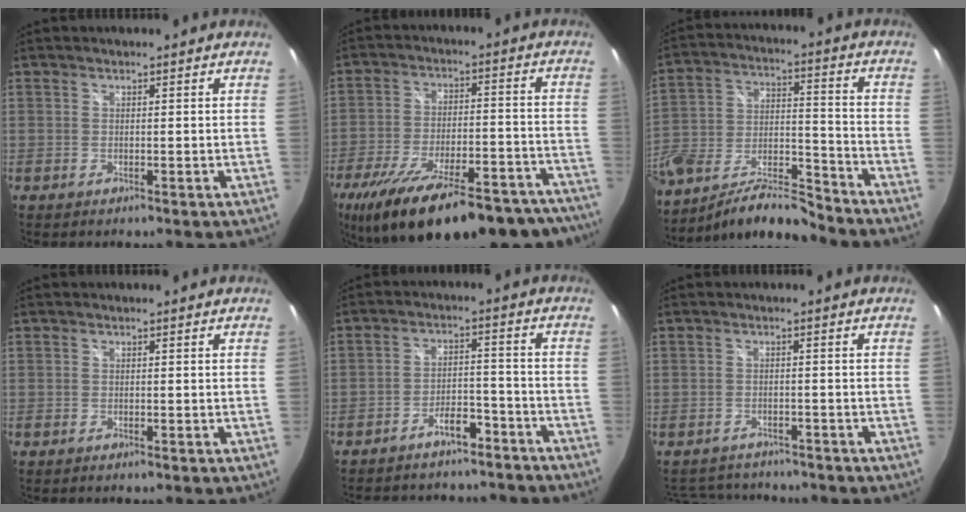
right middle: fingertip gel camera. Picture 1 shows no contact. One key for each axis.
{"total": 31.6, "fx": -25.3, "fy": 9.8, "fz": 16.1, "tx": -0.279, "ty": -0.032, "tz": -0.346}
{"total": 15.1, "fx": -10.3, "fy": 5.4, "fz": 9.6, "tx": -0.203, "ty": -0.014, "tz": -0.188}
{"total": 0.6, "fx": -0.5, "fy": 0.1, "fz": 0.2, "tx": -0.004, "ty": -0.003, "tz": -0.011}
{"total": 15.1, "fx": -13.2, "fy": 5.4, "fz": 5.0, "tx": -0.109, "ty": 0.033, "tz": -0.168}
{"total": 8.2, "fx": -7.3, "fy": 3.1, "fz": 1.9, "tx": -0.050, "ty": 0.007, "tz": -0.106}